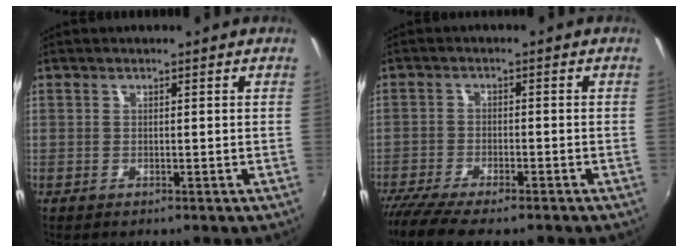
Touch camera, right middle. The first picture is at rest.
{"total": 10.3, "force": [-8.5, 2.3, 5.5], "torque": [-0.131, -0.043, -0.149]}